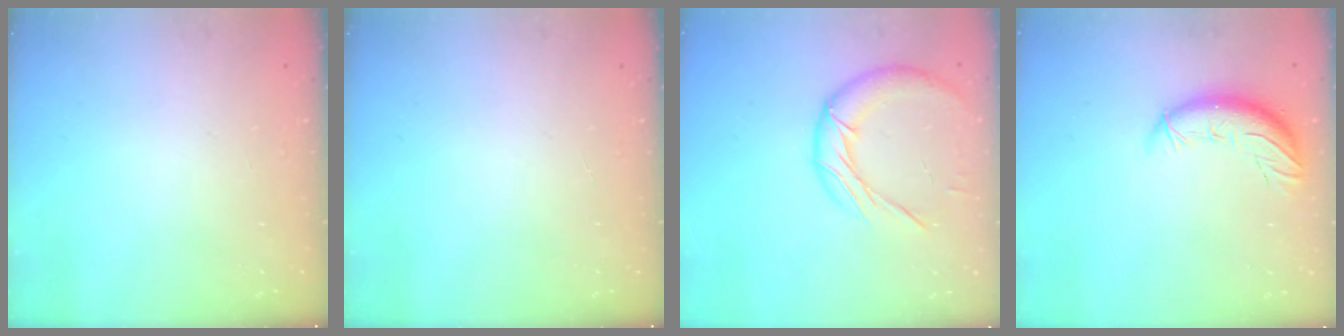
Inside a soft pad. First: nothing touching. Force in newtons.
{"total": 0.0}
{"total": 13.7, "press": 13.6, "slide": 1.4}
{"total": 10.8, "press": 10.4, "slide": 3.1}